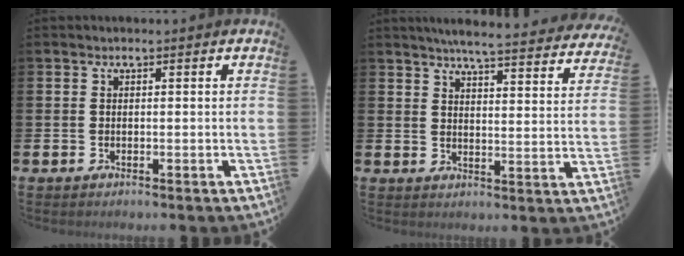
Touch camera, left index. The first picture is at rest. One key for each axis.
{"total": 5.5, "fx": 5.3, "fy": 0.0, "fz": 1.6, "tx": -0.040, "ty": -0.039, "tz": 0.090}